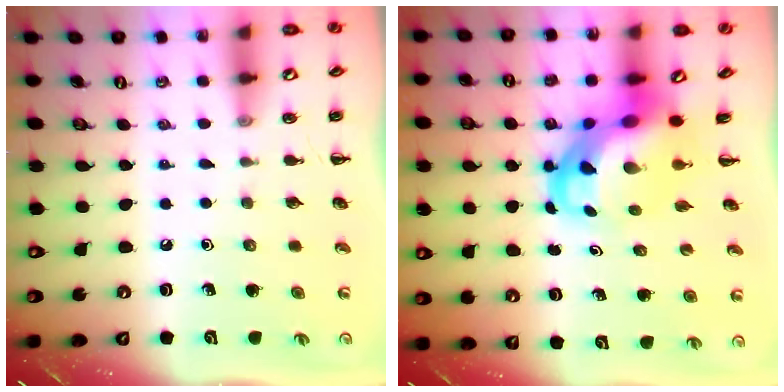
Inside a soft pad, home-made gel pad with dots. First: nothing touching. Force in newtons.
{"total": 7.8, "press": 7.6, "slide": 2.0}